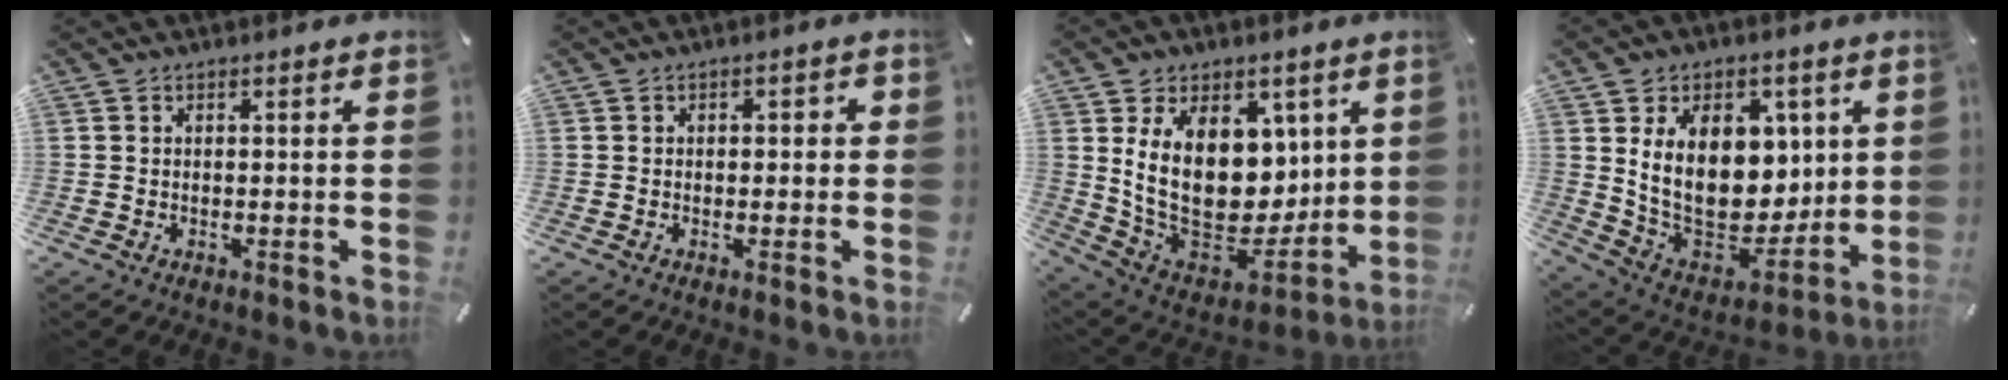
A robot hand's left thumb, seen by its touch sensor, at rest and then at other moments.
{"total": 1.6, "force": [-0.4, 1.2, 1.0], "torque": [-0.017, 0.007, -0.011]}
{"total": 22.7, "force": [5.0, 15.8, 15.4], "torque": [-0.279, -0.062, 0.100]}
{"total": 21.4, "force": [5.0, 15.3, 14.1], "torque": [-0.240, -0.051, 0.097]}